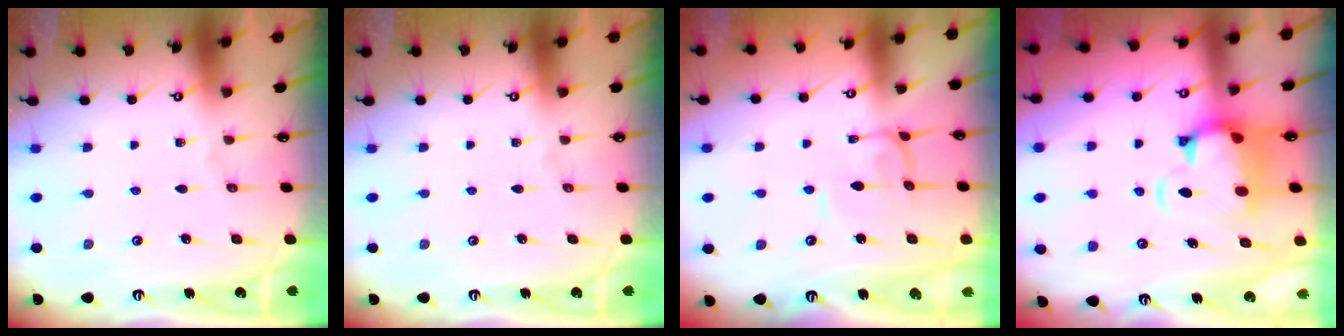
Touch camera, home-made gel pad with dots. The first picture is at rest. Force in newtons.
{"total": 0.0}
{"total": 1.1, "press": 1.1, "slide": 0.2}
{"total": 3.6, "press": 3.3, "slide": 1.6}